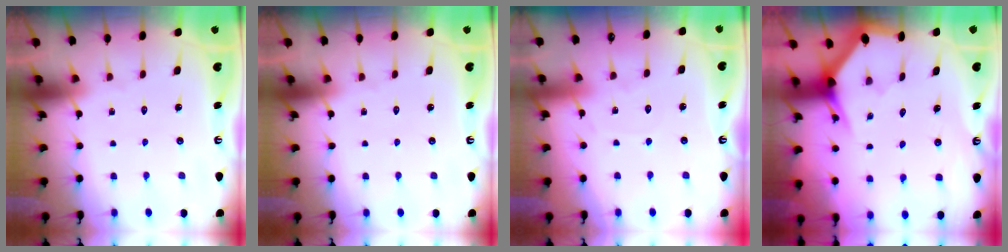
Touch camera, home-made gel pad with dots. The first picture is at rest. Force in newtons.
{"total": 0.0}
{"total": 3.5, "press": 3.5, "slide": 0.6}
{"total": 3.1, "press": 3.1, "slide": 0.1}